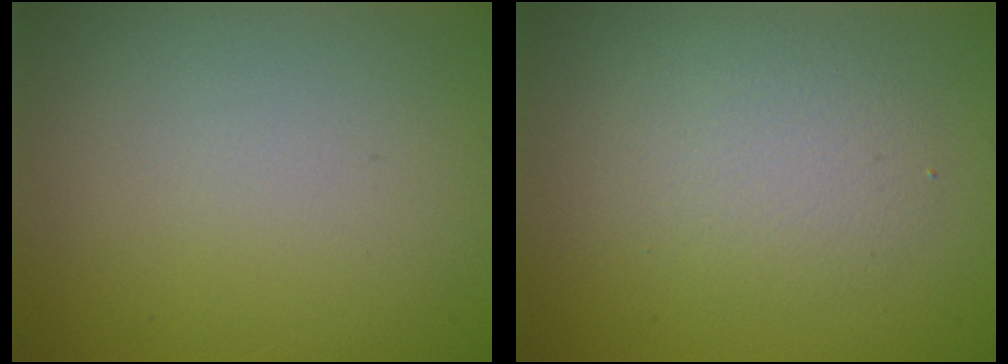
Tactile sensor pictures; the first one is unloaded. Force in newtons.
{"total": 2.9, "press": 2.9, "slide": 0.2}